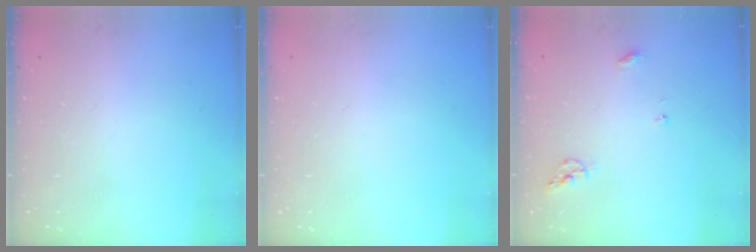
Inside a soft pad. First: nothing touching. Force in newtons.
{"total": 0.0}
{"total": 5.9, "press": 5.9, "slide": 0.6}